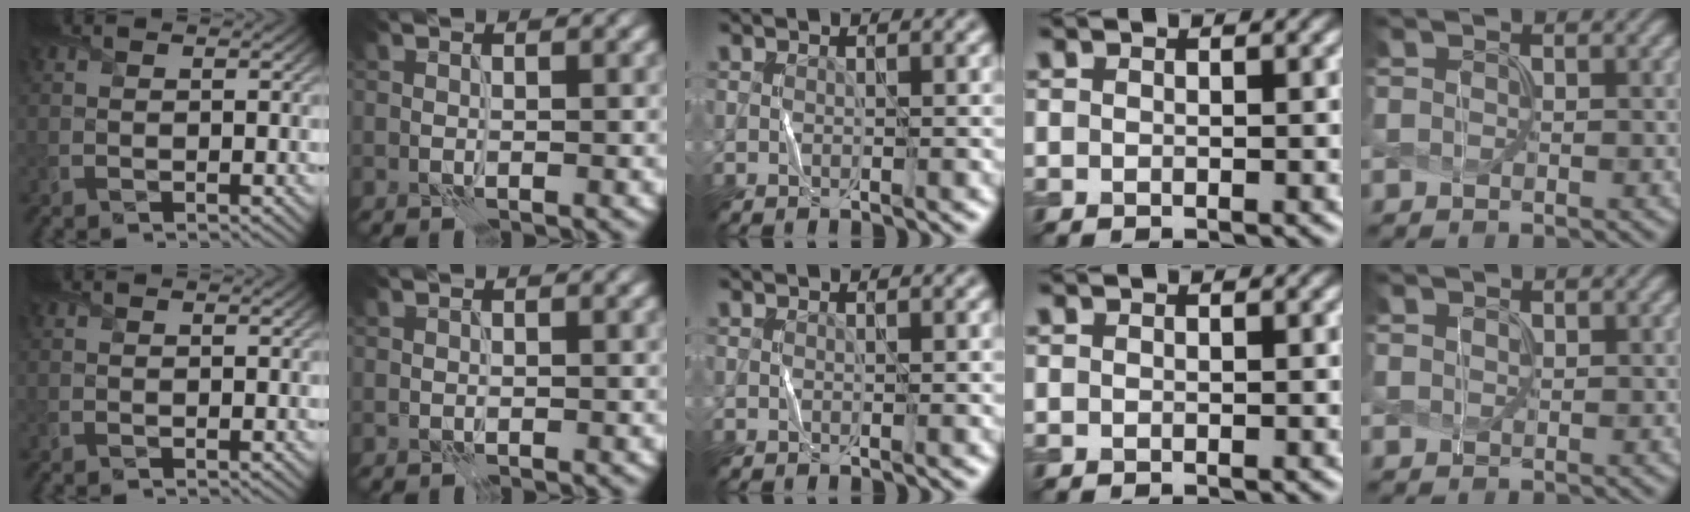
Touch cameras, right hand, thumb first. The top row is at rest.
{"little": {"total": 0.6, "force": [0.6, 0.0, 0.0], "torque": [-0.004, 0.000, 0.015]}}